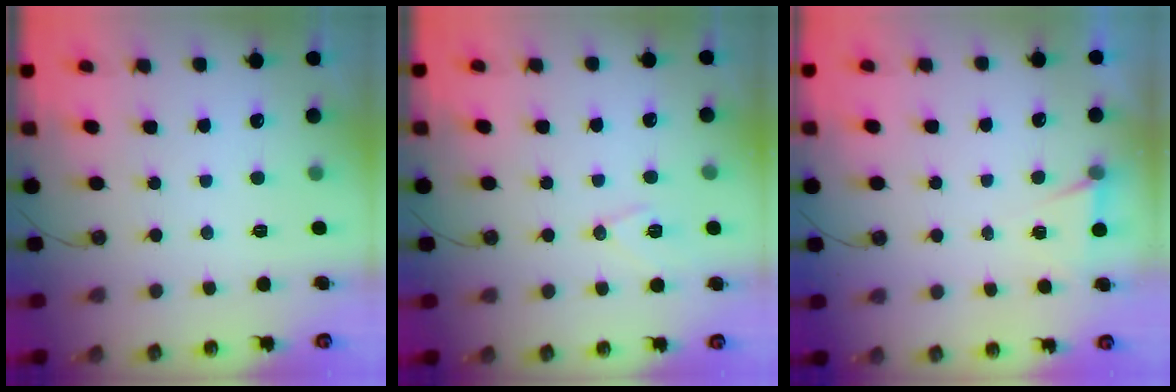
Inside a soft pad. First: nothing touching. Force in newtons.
{"total": 7.8, "press": 7.2, "slide": 2.9}
{"total": 4.9, "press": 2.2, "slide": 4.4}